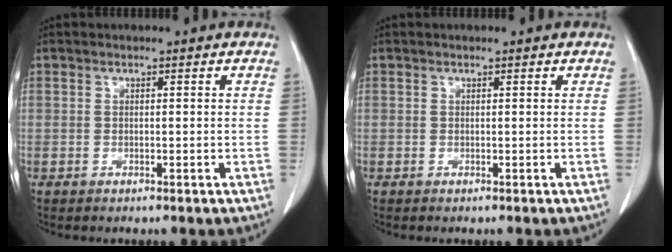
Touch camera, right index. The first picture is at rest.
{"total": 0.0}